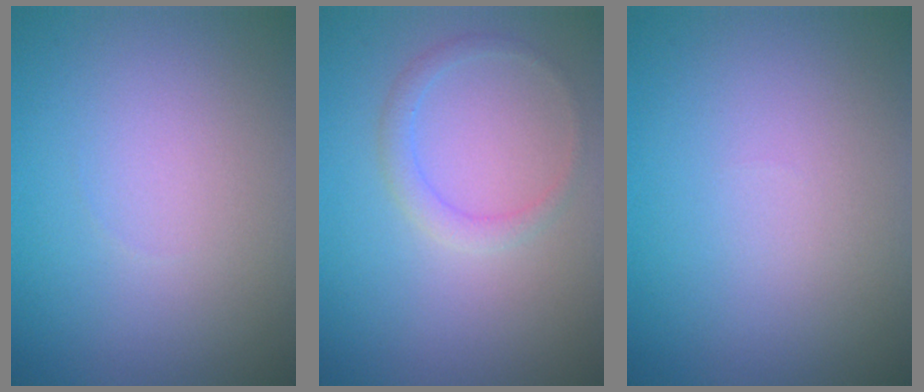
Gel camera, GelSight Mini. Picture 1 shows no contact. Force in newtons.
{"total": 1.6, "press": 1.6, "slide": 0.2}
{"total": 0.0}